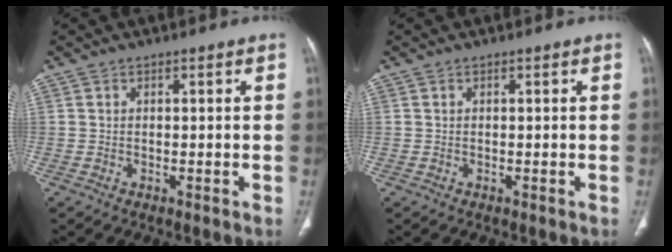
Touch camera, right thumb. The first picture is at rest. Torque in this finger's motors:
{"motor_torque": [0.00, 0.00, 0.00, 0.00, 0.00]}